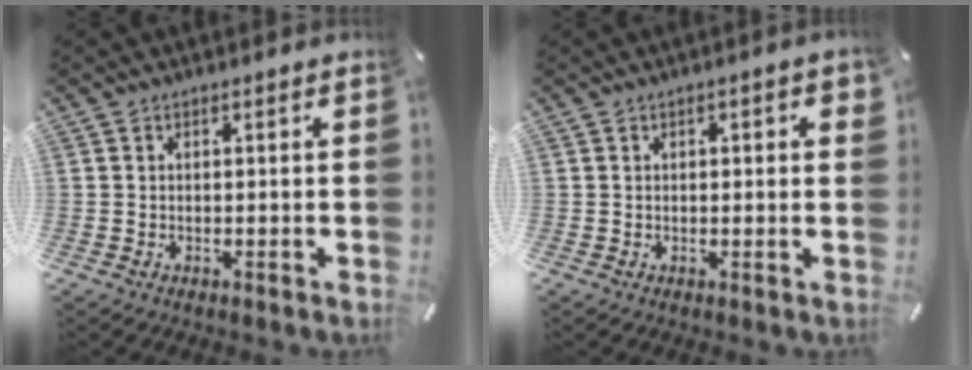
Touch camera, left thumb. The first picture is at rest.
{"total": 1.3, "force": [0.2, 0.5, 1.2], "torque": [-0.014, -0.001, 0.001]}